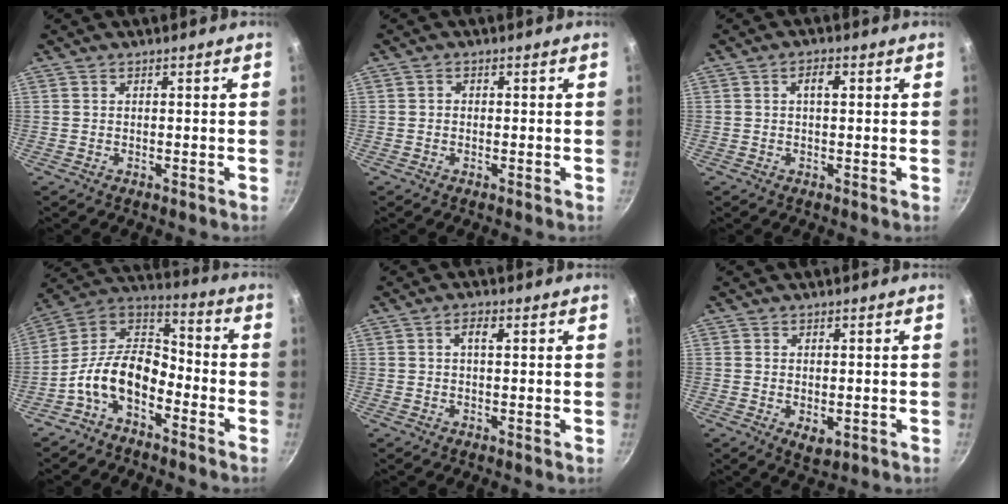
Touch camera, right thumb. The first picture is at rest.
{"total": 1.0, "force": [-0.1, 0.9, 0.4], "torque": [-0.005, 0.004, -0.005]}
{"total": 2.7, "force": [0.5, 1.2, 2.3], "torque": [-0.037, 0.007, 0.004]}
{"total": 13.7, "force": [-6.0, 8.1, 9.2], "torque": [-0.154, 0.076, -0.140]}
{"total": 2.1, "force": [0.6, 0.8, 1.9], "torque": [-0.033, 0.005, 0.008]}
{"total": 3.3, "force": [-0.5, 1.9, 2.6], "torque": [-0.039, -0.012, -0.003]}